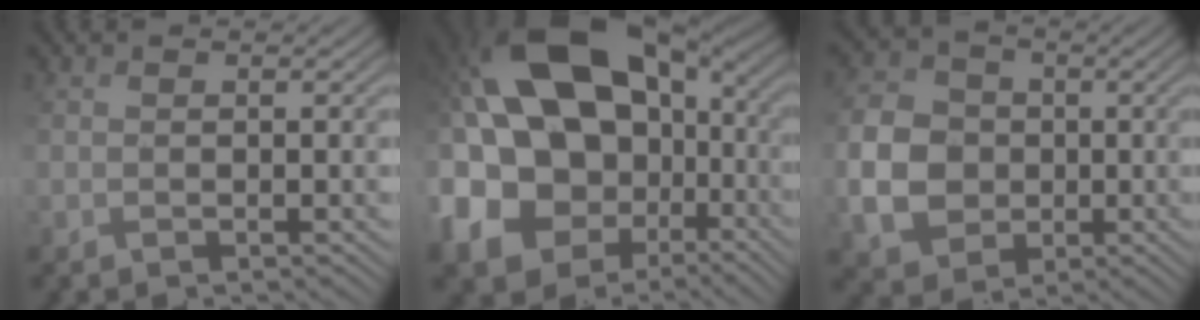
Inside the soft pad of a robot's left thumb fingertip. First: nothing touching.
{"total": 20.9, "force": [1.4, 15.0, 14.4], "torque": [-0.356, 0.000, 0.048]}
{"total": 7.0, "force": [-0.5, 6.0, 3.6], "torque": [-0.090, 0.010, -0.016]}